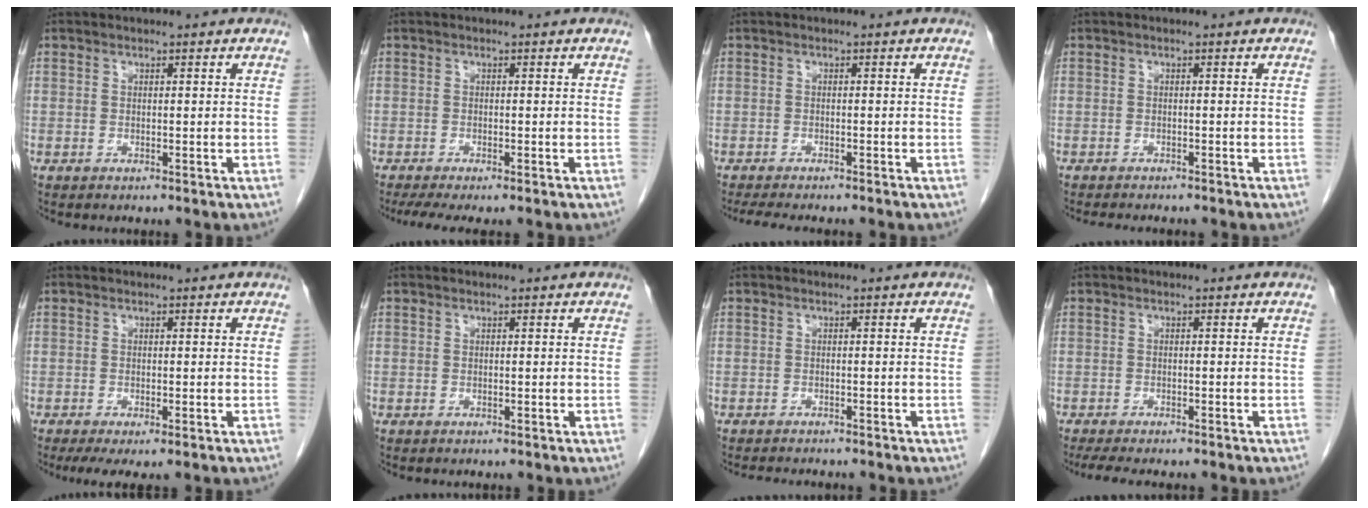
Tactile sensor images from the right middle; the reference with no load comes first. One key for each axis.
{"total": 5.2, "fx": -4.1, "fy": 0.8, "fz": 3.1, "tx": -0.045, "ty": -0.013, "tz": -0.064}
{"total": 6.5, "fx": -5.6, "fy": 1.2, "fz": 3.1, "tx": -0.041, "ty": -0.010, "tz": -0.082}
{"total": 4.9, "fx": -4.4, "fy": 1.0, "fz": 2.1, "tx": -0.024, "ty": -0.007, "tz": -0.059}
{"total": 3.9, "fx": -2.5, "fy": 0.9, "fz": 2.8, "tx": -0.043, "ty": -0.012, "tz": -0.037}
{"total": 0.0}
{"total": 4.3, "fx": -4.0, "fy": 0.9, "fz": 1.4, "tx": -0.017, "ty": -0.007, "tz": -0.054}
{"total": 7.6, "fx": -6.4, "fy": 1.6, "fz": 3.6, "tx": -0.050, "ty": -0.009, "tz": -0.093}